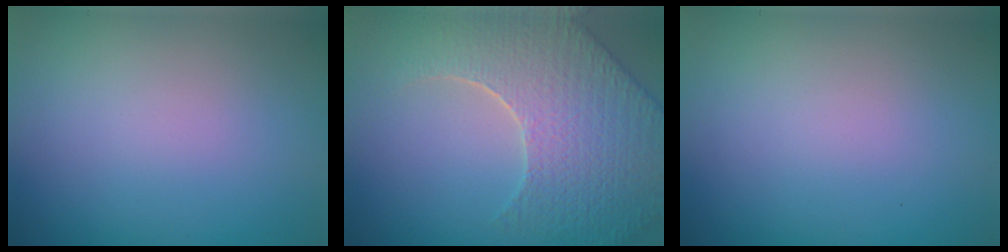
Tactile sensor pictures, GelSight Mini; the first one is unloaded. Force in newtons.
{"total": 8.3, "press": 6.1, "slide": 5.6}
{"total": 0.0}